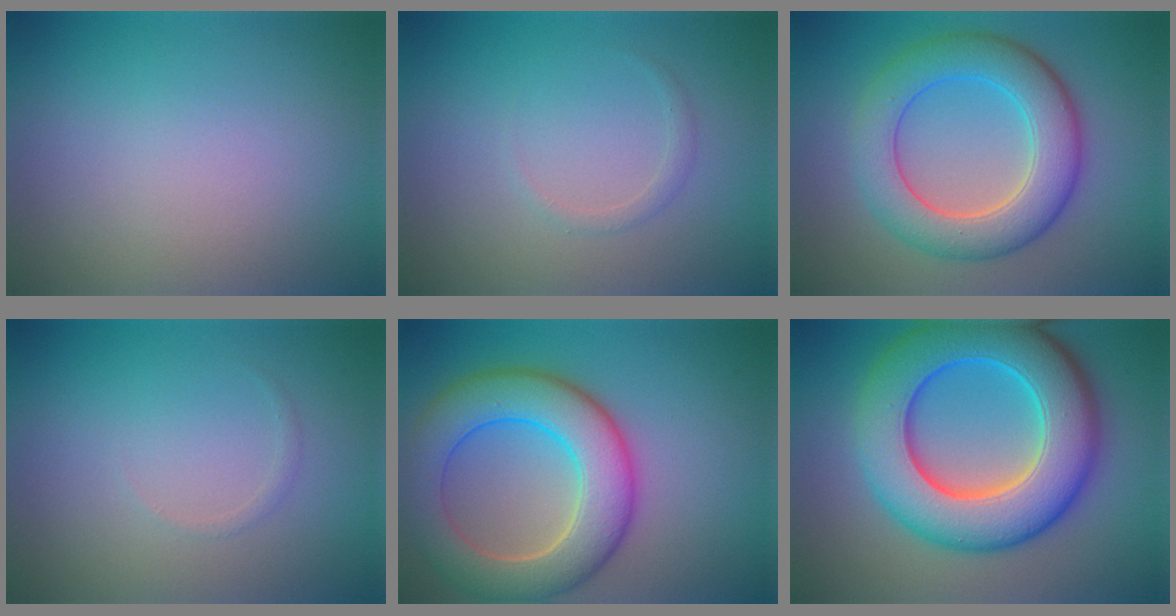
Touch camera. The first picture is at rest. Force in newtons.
{"total": 0.8, "press": 0.8, "slide": 0.2}
{"total": 7.4, "press": 7.4, "slide": 0.1}
{"total": 0.5, "press": 0.5, "slide": 0.1}
{"total": 8.8, "press": 8.8, "slide": 0.6}
{"total": 12.0, "press": 12.0, "slide": 0.2}